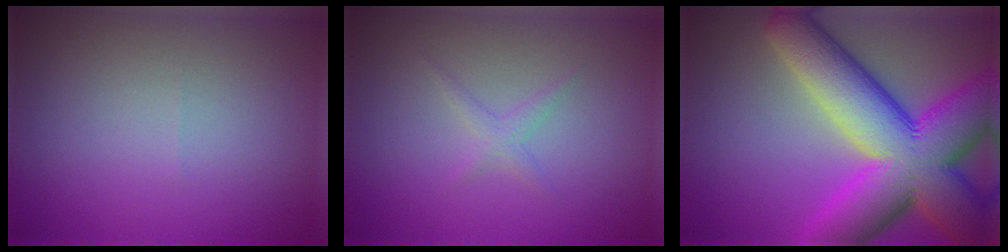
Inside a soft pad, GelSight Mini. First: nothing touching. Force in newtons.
{"total": 1.1, "press": 1.1, "slide": 0.1}
{"total": 15.2, "press": 15.2, "slide": 0.3}